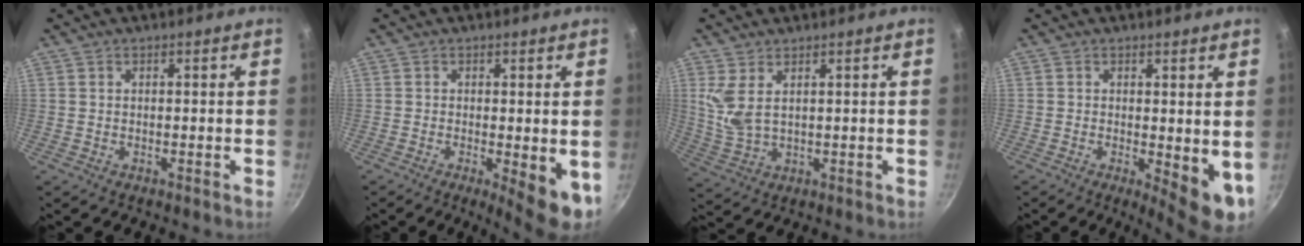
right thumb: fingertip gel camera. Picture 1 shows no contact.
{"total": 7.5, "force": [-2.0, 2.1, 6.9], "torque": [-0.093, -0.019, -0.027]}
{"total": 5.8, "force": [2.1, 2.8, 4.7], "torque": [-0.108, -0.007, 0.057]}
{"total": 8.0, "force": [-1.0, 2.7, 7.4], "torque": [-0.094, -0.018, -0.009]}